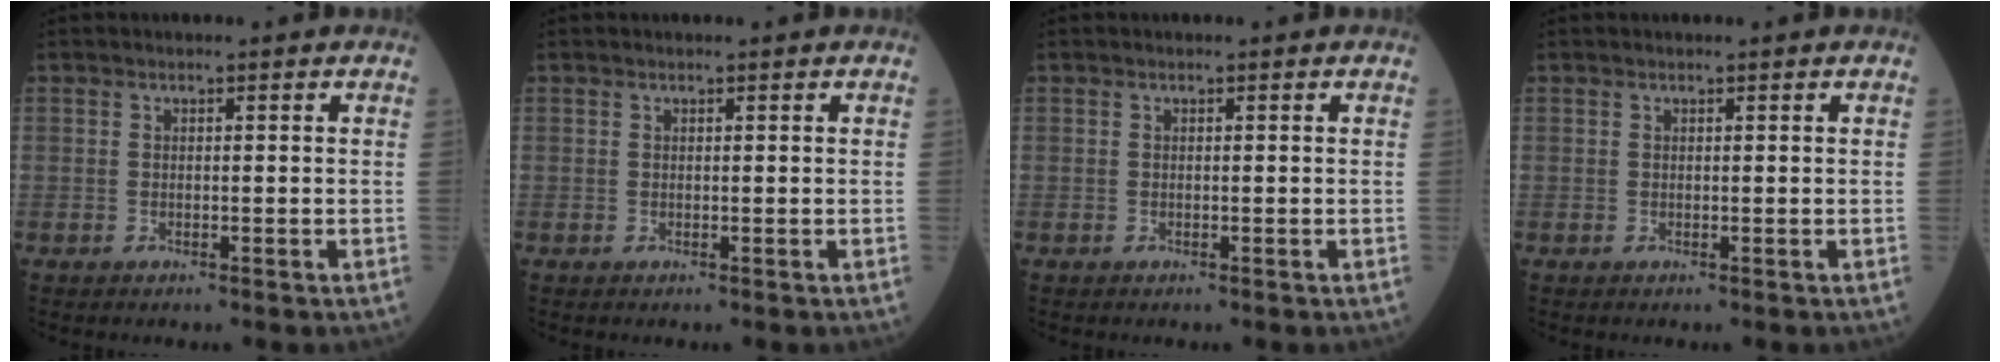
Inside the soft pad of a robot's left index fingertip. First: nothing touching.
{"total": 0.0}
{"total": 0.0}
{"total": 0.0}